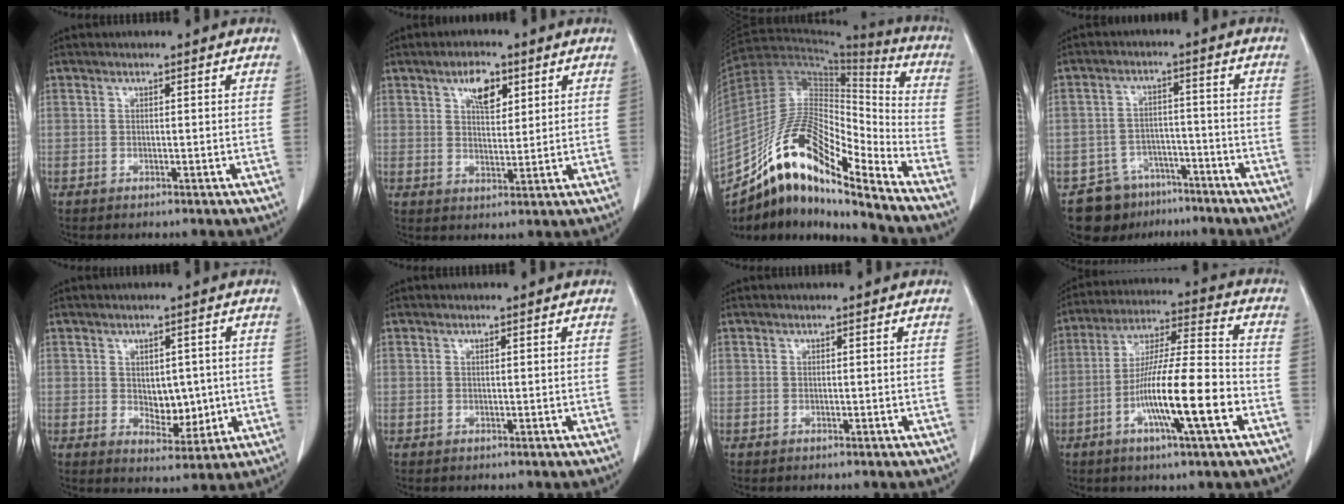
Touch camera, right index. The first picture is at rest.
{"total": 5.4, "force": [2.8, 2.5, 3.9], "torque": [-0.068, 0.004, 0.048]}
{"total": 18.5, "force": [-13.5, 4.0, 12.0], "torque": [-0.231, 0.029, -0.244]}
{"total": 8.6, "force": [-6.5, 5.6, 0.8], "torque": [-0.008, 0.026, -0.098]}
{"total": 5.6, "force": [0.0, 3.4, 4.4], "torque": [-0.058, -0.003, 0.014]}
{"total": 0.0}
{"total": 0.0}
{"total": 14.6, "force": [-5.1, 0.6, 13.7], "torque": [-0.246, -0.004, -0.092]}